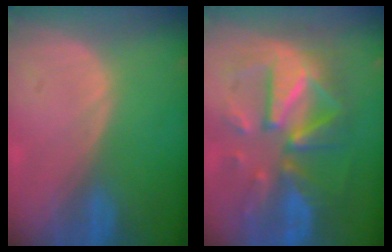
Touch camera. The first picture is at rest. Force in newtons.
{"total": 12.4, "press": 12.3, "slide": 1.2}